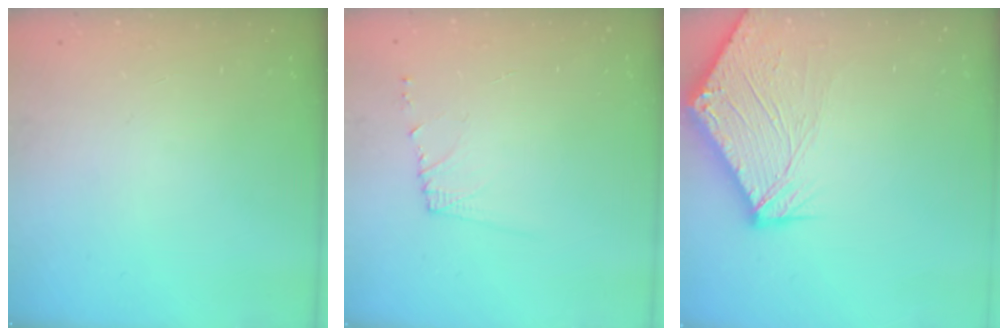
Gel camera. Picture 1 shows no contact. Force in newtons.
{"total": 5.8, "press": 5.8, "slide": 0.6}
{"total": 9.6, "press": 9.5, "slide": 1.2}